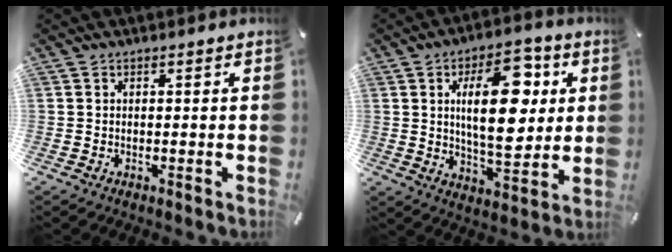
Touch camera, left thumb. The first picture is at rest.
{"total": 17.8, "force": [4.3, 9.1, 14.7], "torque": [-0.225, -0.009, 0.063]}